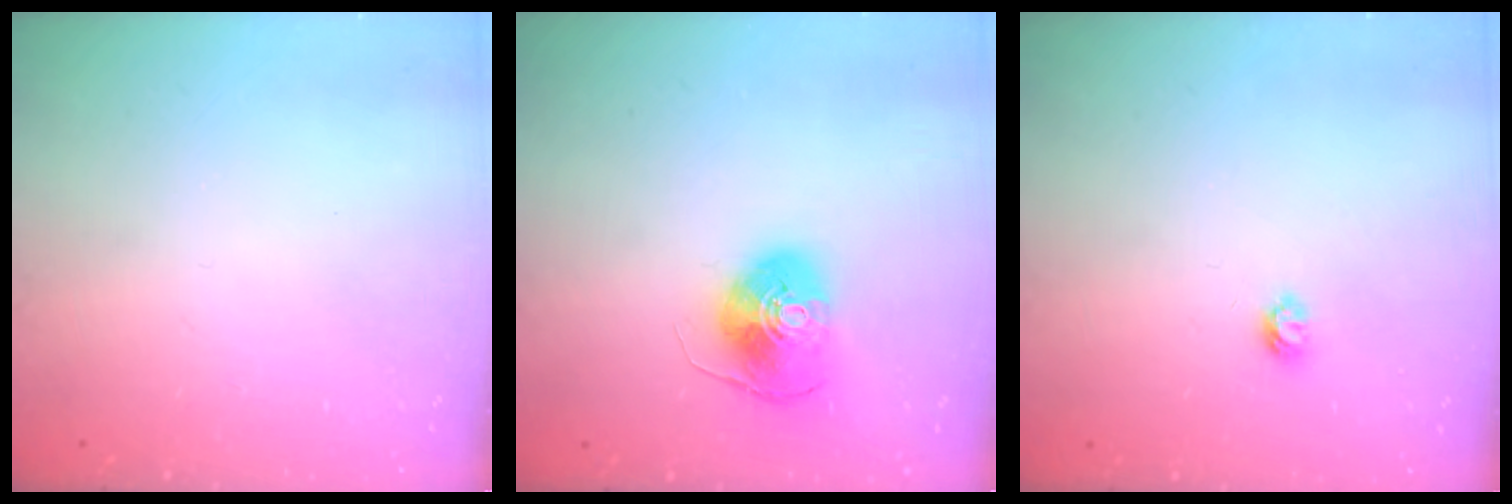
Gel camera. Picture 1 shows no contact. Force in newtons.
{"total": 8.3, "press": 8.3, "slide": 0.5}
{"total": 4.2, "press": 4.2, "slide": 0.5}